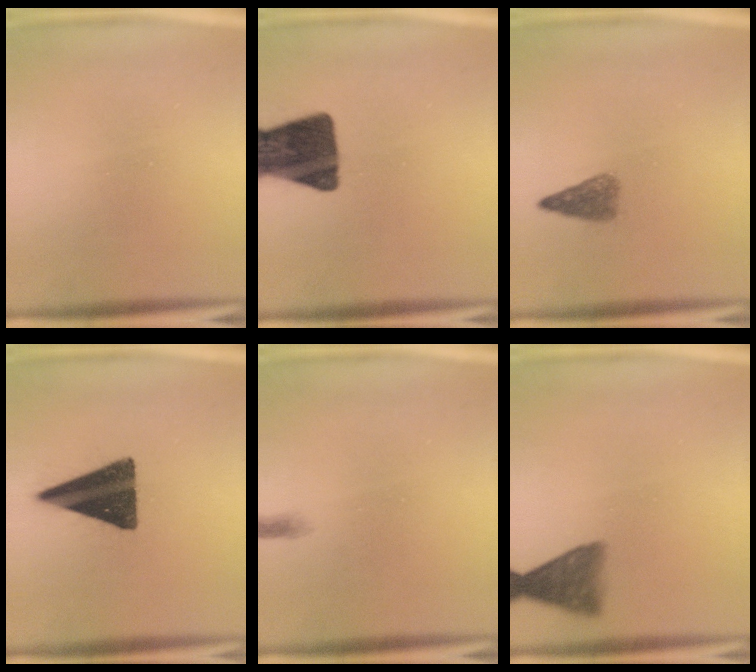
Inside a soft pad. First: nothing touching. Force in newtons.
{"total": 14.3}
{"total": 3.2}
{"total": 16.1}
{"total": 0.6}
{"total": 5.2}